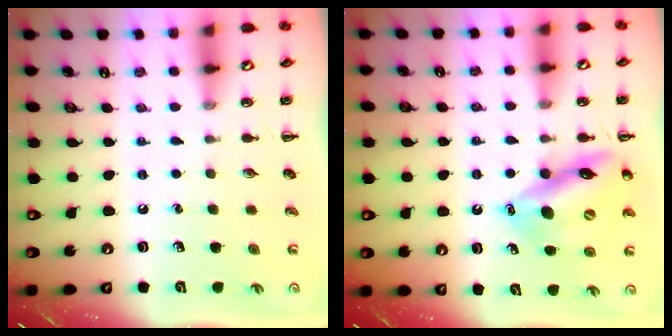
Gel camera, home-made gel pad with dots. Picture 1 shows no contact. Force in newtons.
{"total": 14.6, "press": 14.0, "slide": 3.9}